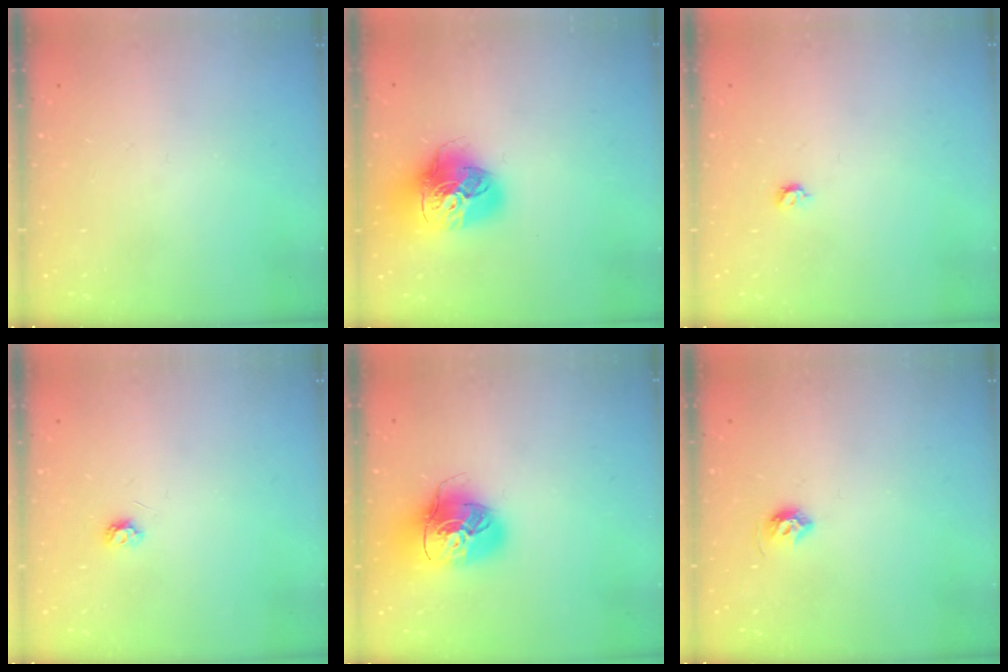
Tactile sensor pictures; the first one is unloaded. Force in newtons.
{"total": 16.7, "press": 16.6, "slide": 1.9}
{"total": 3.7, "press": 3.6, "slide": 0.7}
{"total": 3.9, "press": 3.8, "slide": 0.6}
{"total": 16.2, "press": 16.1, "slide": 2.0}
{"total": 5.6, "press": 5.5, "slide": 1.0}